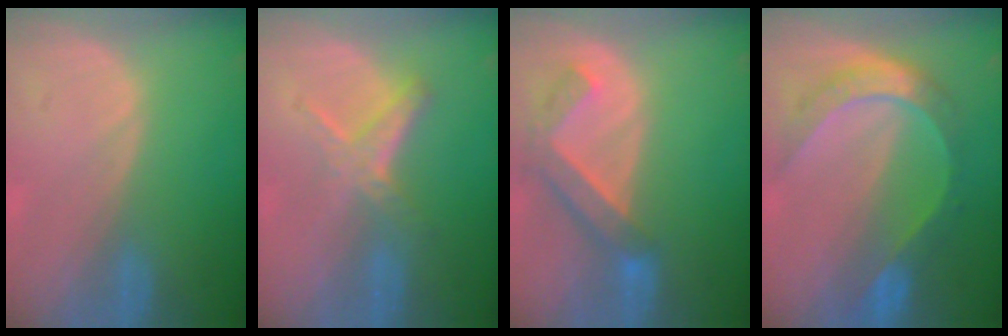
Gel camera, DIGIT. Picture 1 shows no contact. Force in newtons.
{"total": 5.2, "press": 5.1, "slide": 0.8}
{"total": 6.2, "press": 6.0, "slide": 1.4}
{"total": 8.3, "press": 8.2, "slide": 0.8}